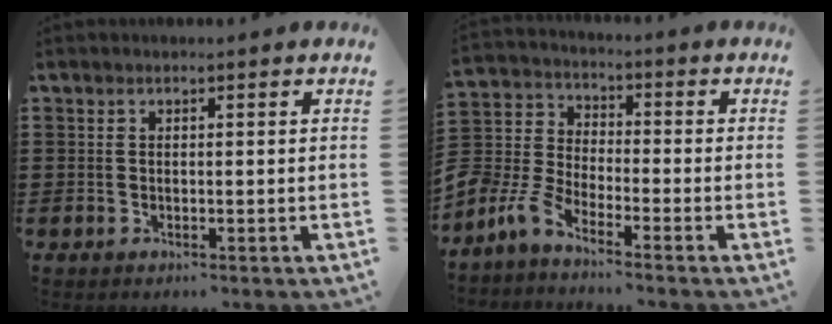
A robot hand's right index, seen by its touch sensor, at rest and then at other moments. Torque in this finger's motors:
{"motor_torque": [1.11, 1.02, 0.67, 0.15]}